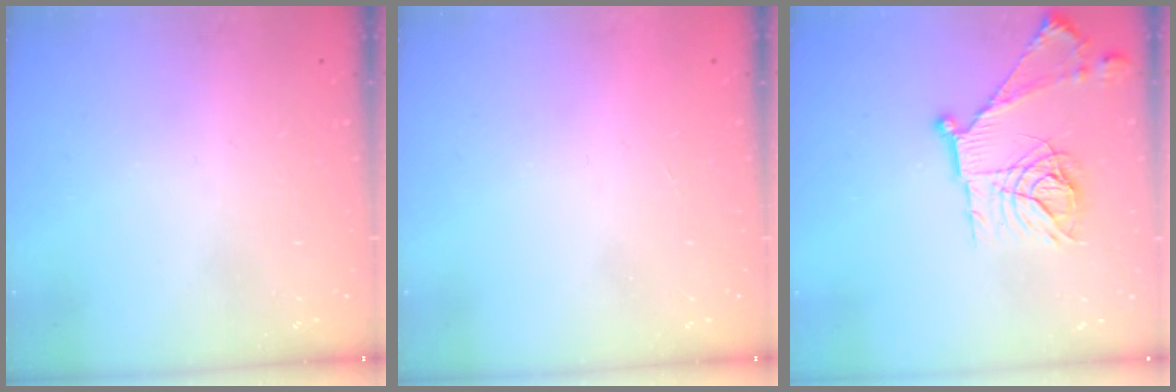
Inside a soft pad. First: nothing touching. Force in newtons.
{"total": 1.5, "press": 1.5, "slide": 0.1}
{"total": 18.7, "press": 18.6, "slide": 1.5}